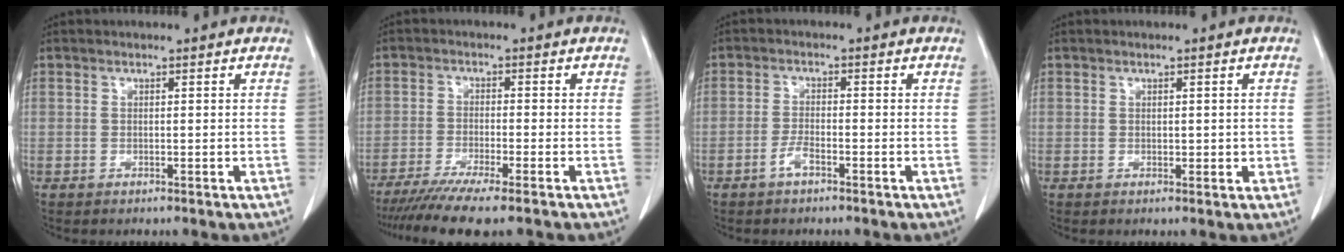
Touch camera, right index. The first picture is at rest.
{"total": 9.5, "force": [-7.6, -0.3, 5.7], "torque": [-0.085, -0.023, -0.122]}
{"total": 2.2, "force": [-1.4, 0.4, 1.7], "torque": [-0.032, 0.003, -0.027]}
{"total": 1.4, "force": [0.0, 0.9, 1.1], "torque": [-0.014, -0.001, 0.004]}